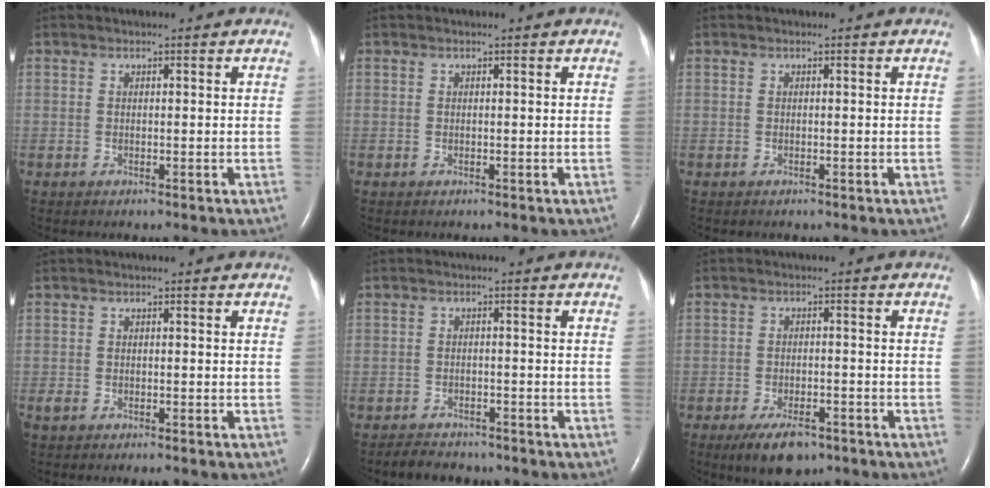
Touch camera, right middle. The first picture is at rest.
{"total": 0.0}
{"total": 0.0}
{"total": 2.2, "force": [-1.6, 0.9, 1.3], "torque": [-0.029, -0.005, -0.023]}
{"total": 4.1, "force": [-3.7, 1.6, 0.8], "torque": [-0.019, -0.005, -0.055]}
{"total": 6.3, "force": [-4.4, 2.5, 3.9], "torque": [-0.072, -0.006, -0.068]}